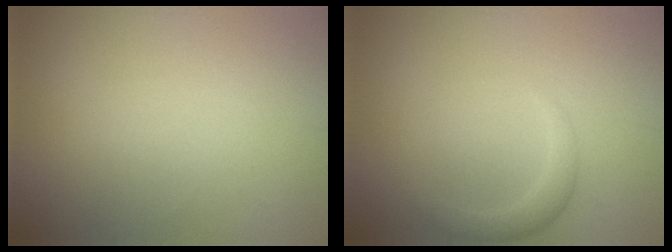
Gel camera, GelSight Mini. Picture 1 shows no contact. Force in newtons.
{"total": 1.6, "press": 1.6, "slide": 0.1}